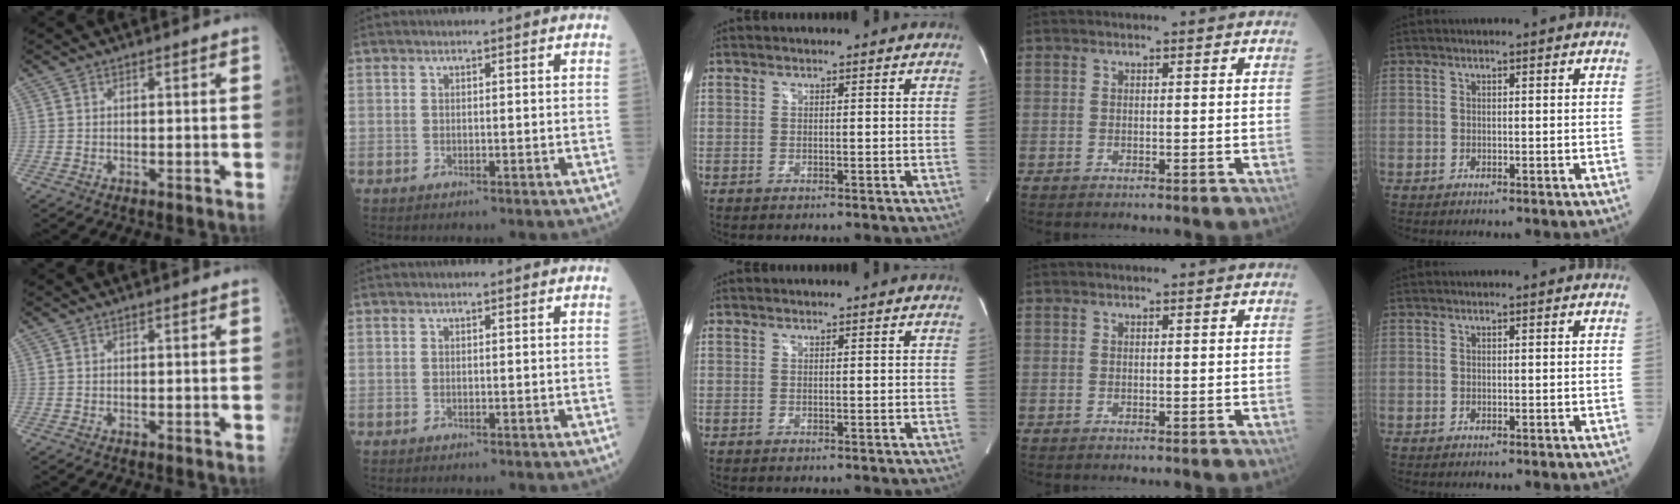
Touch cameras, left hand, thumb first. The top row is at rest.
{"thumb": {"total": 0.7, "force": [0.6, 0.0, 0.3], "torque": [-0.003, 0.005, 0.010]}}